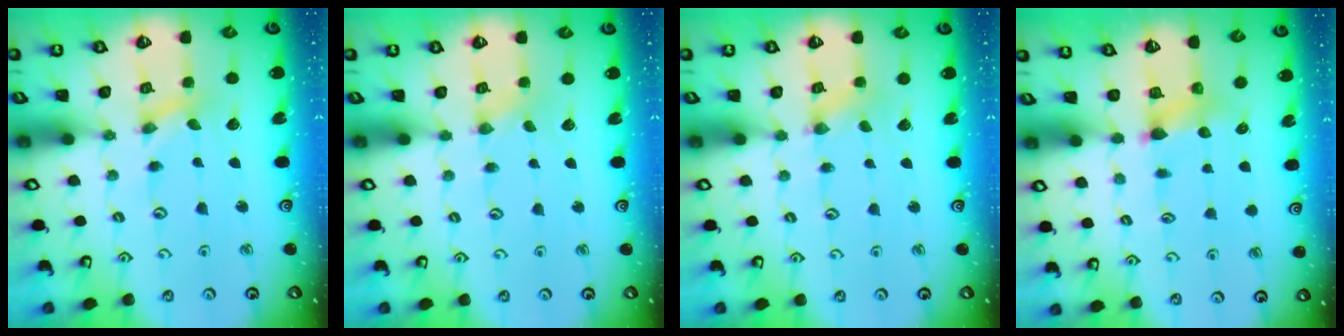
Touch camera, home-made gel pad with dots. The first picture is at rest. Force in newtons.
{"total": 0.0}
{"total": 1.0, "press": 1.0, "slide": 0.1}
{"total": 4.9, "press": 4.9, "slide": 0.4}